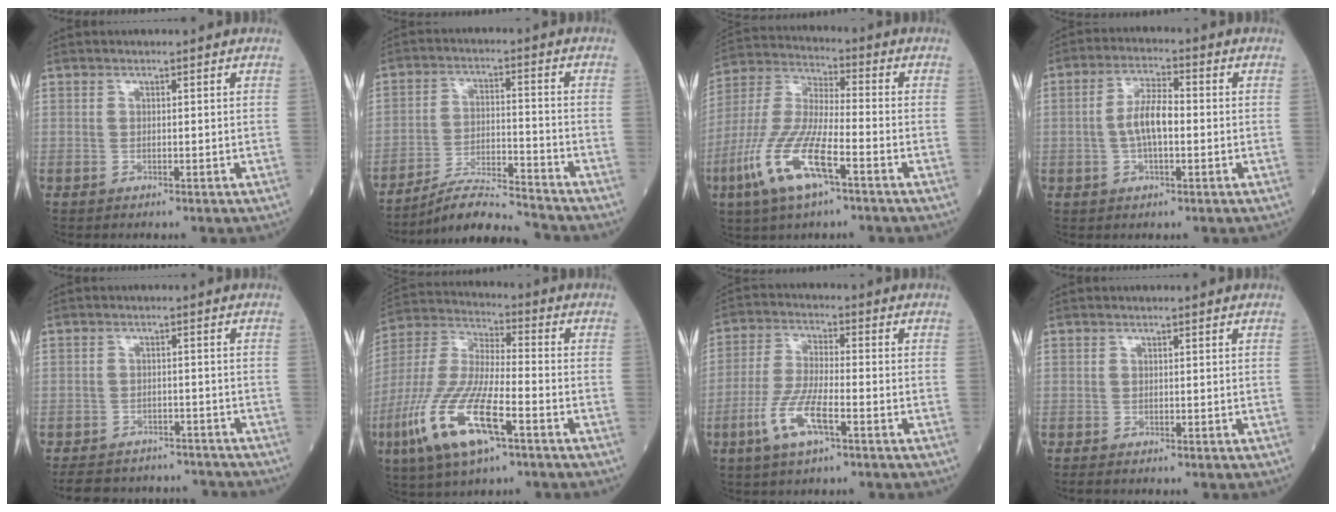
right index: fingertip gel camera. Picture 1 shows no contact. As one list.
[{"total": 8.6, "force": [-8.3, -0.8, 2.0], "torque": [-0.038, -0.002, -0.147]}, {"total": 13.9, "force": [-6.3, 3.1, 12.0], "torque": [-0.266, -0.015, -0.122]}, {"total": 6.1, "force": [-0.5, 2.0, 5.8], "torque": [-0.118, 0.011, -0.015]}, {"total": 12.6, "force": [-11.4, 4.5, 2.5], "torque": [-0.046, 0.014, -0.144]}, {"total": 16.5, "force": [-7.3, 4.0, 14.2], "torque": [-0.314, -0.020, -0.135]}, {"total": 8.5, "force": [-3.9, 1.8, 7.4], "torque": [-0.160, -0.008, -0.075]}, {"total": 0.7, "force": [-0.6, 0.1, 0.3], "torque": [-0.012, -0.004, -0.010]}]